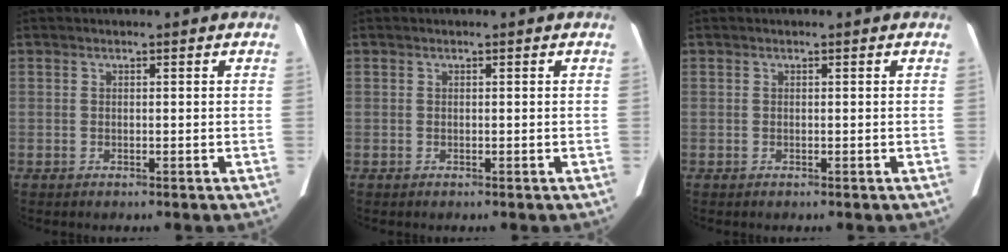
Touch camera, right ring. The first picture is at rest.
{"total": 0.0}
{"total": 0.0}